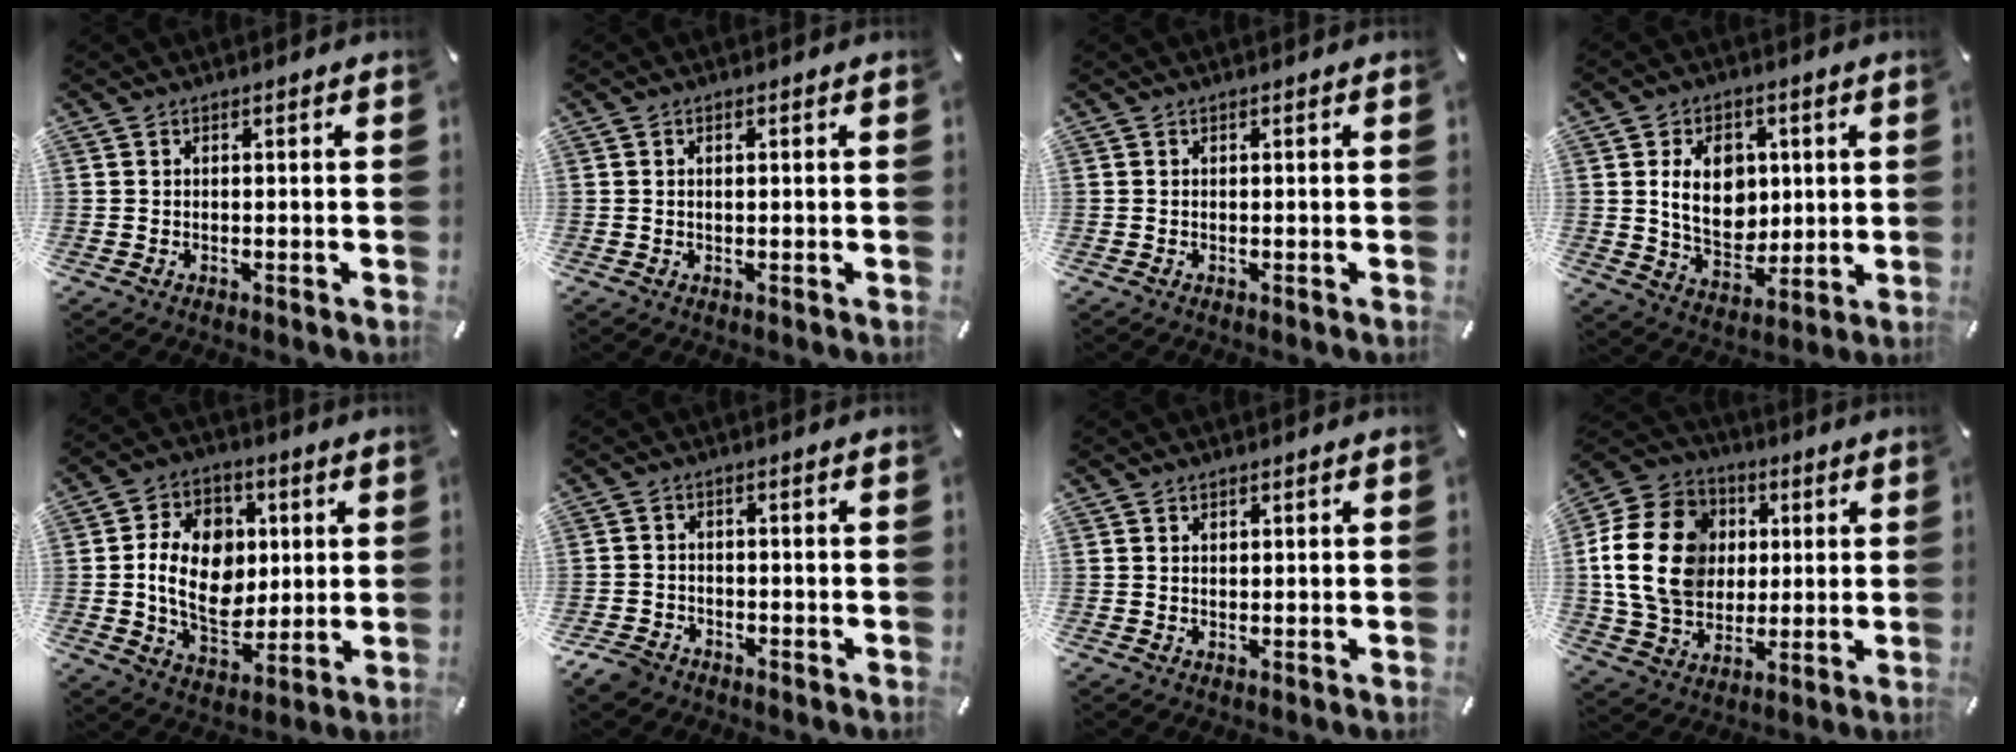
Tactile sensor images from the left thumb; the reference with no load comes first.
{"total": 0.9, "force": [0.1, 0.4, 0.7], "torque": [-0.017, 0.002, 0.002]}
{"total": 0.0}
{"total": 12.1, "force": [2.1, 9.4, 7.3], "torque": [-0.130, 0.000, 0.035]}
{"total": 14.9, "force": [0.8, 11.4, 9.6], "torque": [-0.175, 0.010, 0.016]}
{"total": 3.7, "force": [-2.8, 2.3, 0.8], "torque": [-0.032, 0.010, -0.060]}
{"total": 0.7, "force": [0.5, 0.5, 0.0], "torque": [-0.001, 0.001, 0.009]}
{"total": 19.4, "force": [1.9, 16.0, 10.8], "torque": [-0.238, 0.012, 0.036]}